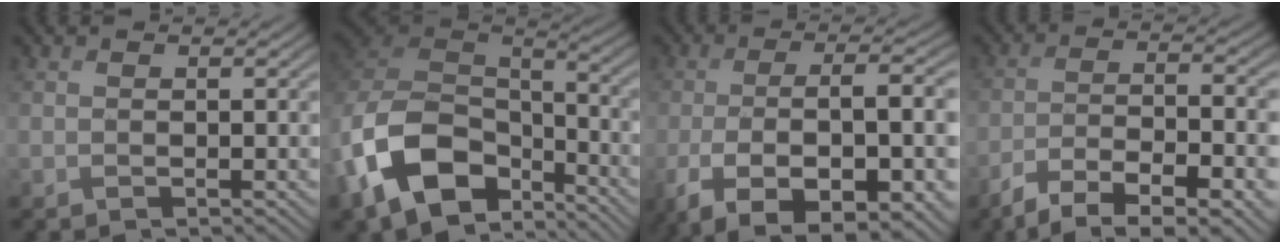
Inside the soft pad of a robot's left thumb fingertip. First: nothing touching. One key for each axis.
{"total": 15.6, "fx": -7.6, "fy": 10.6, "fz": 8.6, "tx": -0.219, "ty": -0.042, "tz": -0.133}
{"total": 13.7, "fx": -6.3, "fy": 4.8, "fz": 11.2, "tx": -0.193, "ty": -0.019, "tz": -0.096}
{"total": 11.4, "fx": -7.9, "fy": 2.8, "fz": 7.7, "tx": -0.127, "ty": -0.009, "tz": -0.134}